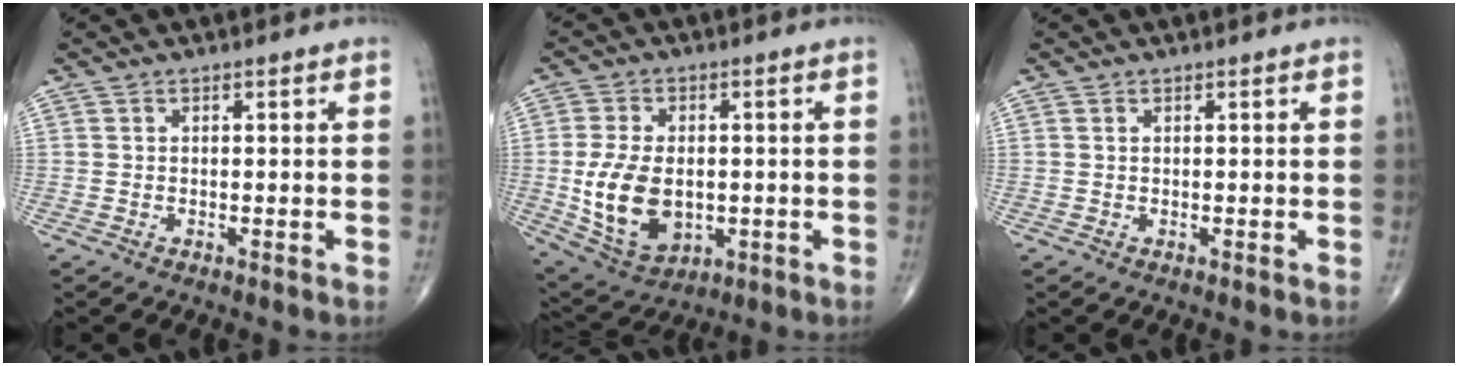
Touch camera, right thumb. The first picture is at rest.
{"total": 13.1, "force": [-1.2, 8.4, 10.1], "torque": [-0.179, -0.007, -0.004]}
{"total": 0.0}